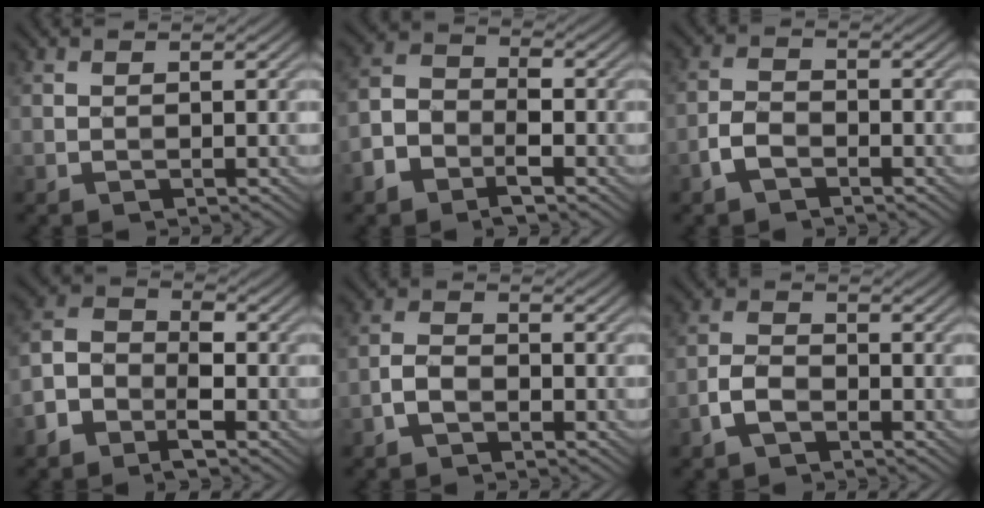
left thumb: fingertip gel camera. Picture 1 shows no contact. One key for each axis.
{"total": 6.3, "fx": -3.4, "fy": 3.8, "fz": 3.7, "tx": -0.073, "ty": 0.001, "tz": -0.074}
{"total": 3.1, "fx": -2.0, "fy": 1.6, "fz": 1.8, "tx": -0.039, "ty": 0.003, "tz": -0.047}
{"total": 6.6, "fx": -3.5, "fy": 4.0, "fz": 4.0, "tx": -0.078, "ty": 0.004, "tz": -0.077}
{"total": 2.7, "fx": -1.6, "fy": 1.5, "fz": 1.7, "tx": -0.033, "ty": 0.005, "tz": -0.037}
{"total": 3.4, "fx": -2.0, "fy": 1.7, "fz": 2.1, "tx": -0.045, "ty": 0.002, "tz": -0.047}